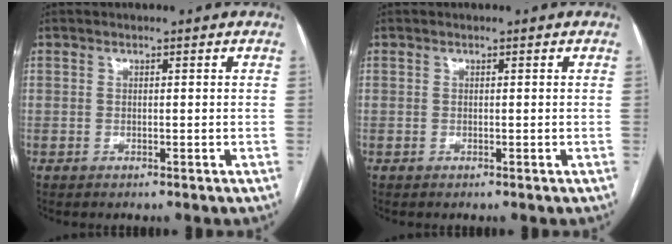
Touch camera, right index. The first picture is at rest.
{"total": 0.0}